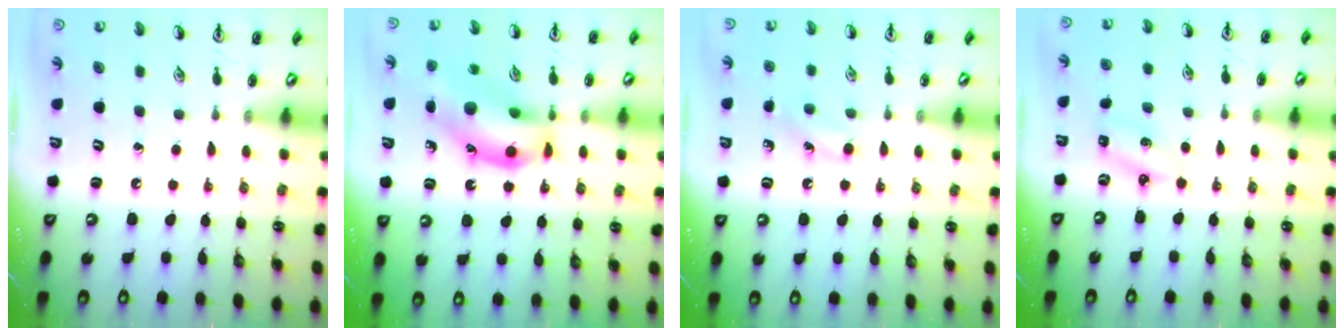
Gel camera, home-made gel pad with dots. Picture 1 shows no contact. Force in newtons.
{"total": 14.9, "press": 14.7, "slide": 2.4}
{"total": 6.2, "press": 5.9, "slide": 1.9}
{"total": 2.6, "press": 2.4, "slide": 0.8}